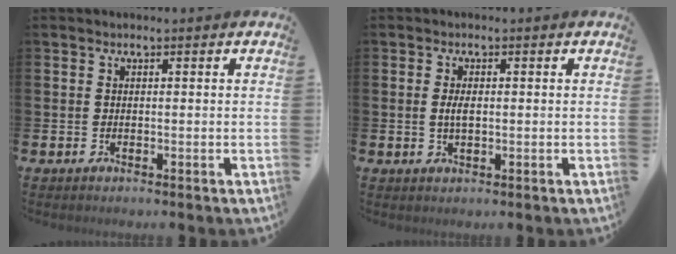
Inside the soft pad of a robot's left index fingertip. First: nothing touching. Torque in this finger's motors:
{"motor_torque": [0.57, 0.20, 0.08, 0.08]}